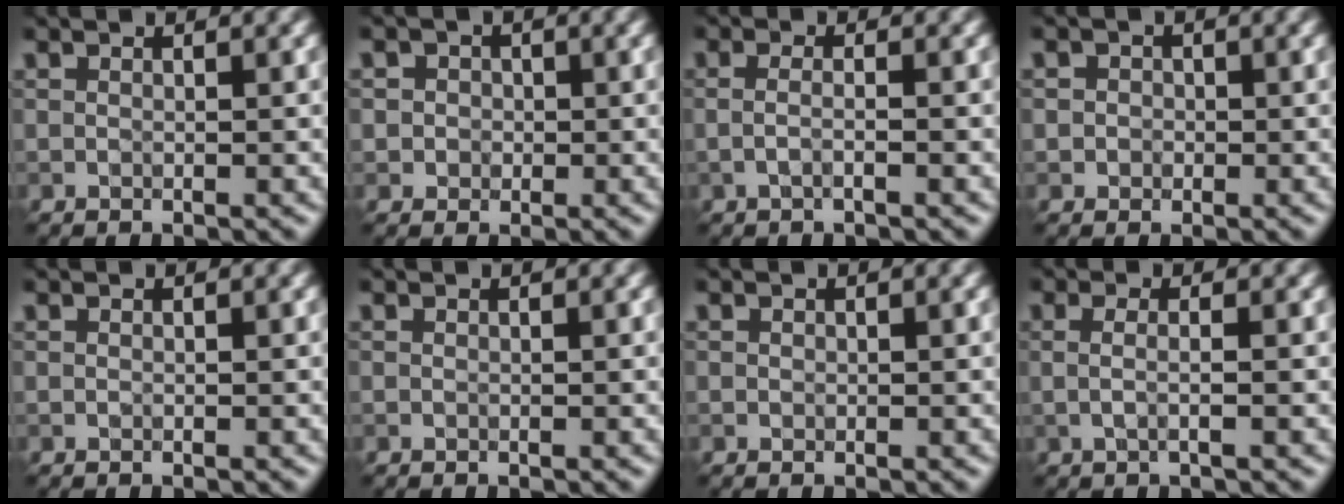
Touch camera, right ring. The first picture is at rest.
{"total": 2.4, "force": [0.6, 2.1, 0.8], "torque": [0.004, 0.003, 0.000]}
{"total": 1.4, "force": [-0.4, 0.4, 1.2], "torque": [-0.025, -0.003, -0.012]}
{"total": 1.5, "force": [0.2, 1.4, 0.5], "torque": [0.011, 0.003, -0.005]}
{"total": 0.0}
{"total": 0.0}
{"total": 0.0}
{"total": 1.8, "force": [0.0, 0.6, 1.7], "torque": [-0.033, -0.003, -0.009]}